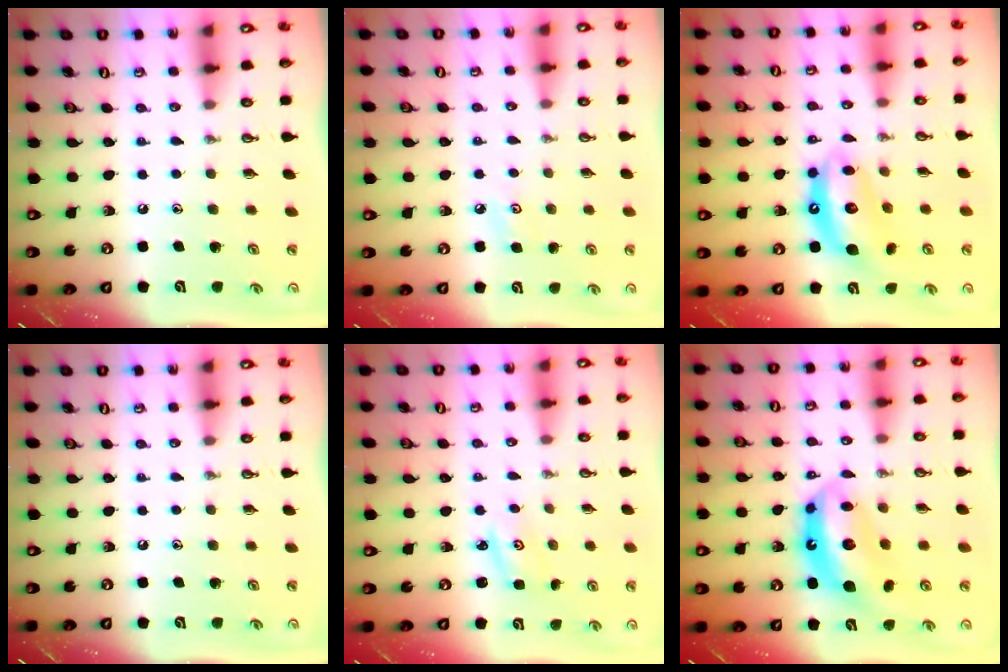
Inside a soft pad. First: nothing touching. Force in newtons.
{"total": 3.9, "press": 3.8, "slide": 0.6}
{"total": 12.1, "press": 12.0, "slide": 1.2}
{"total": 0.0}
{"total": 1.8, "press": 1.8, "slide": 0.1}
{"total": 13.1, "press": 13.1, "slide": 1.1}